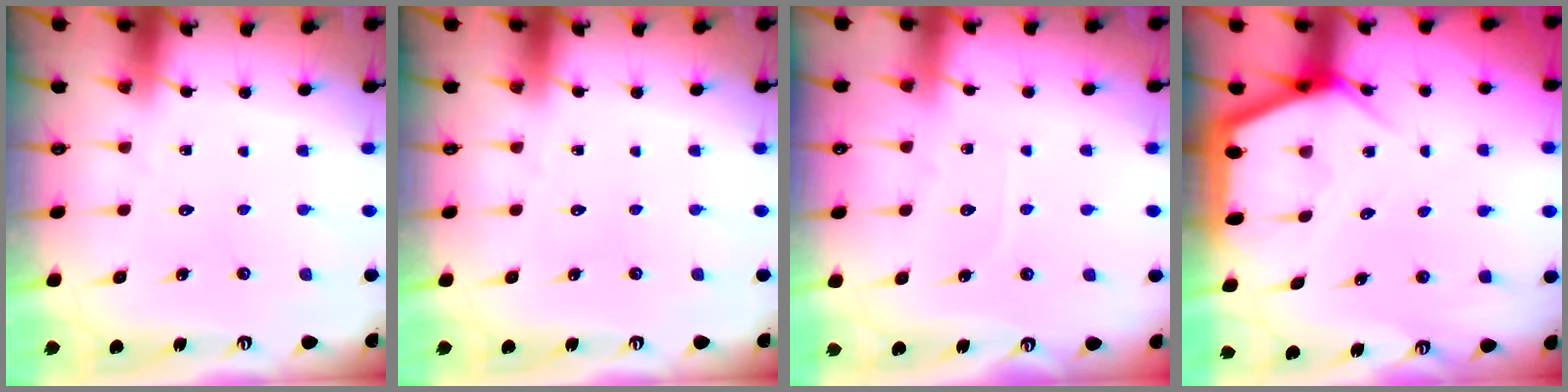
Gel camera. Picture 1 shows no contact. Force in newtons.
{"total": 0.0}
{"total": 3.8, "press": 3.8, "slide": 0.5}
{"total": 5.0, "press": 5.0, "slide": 0.3}